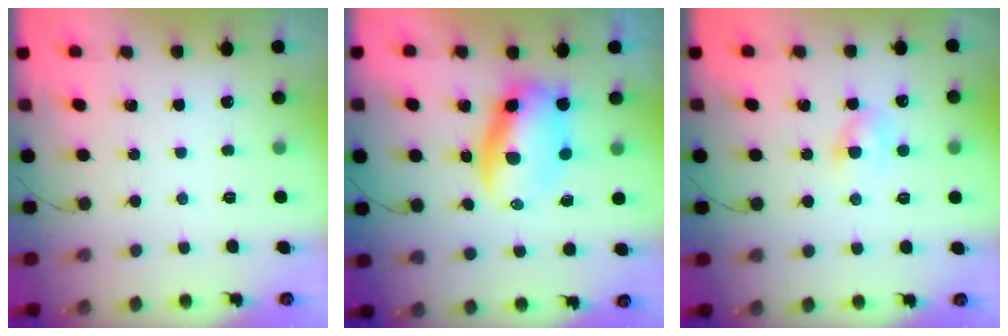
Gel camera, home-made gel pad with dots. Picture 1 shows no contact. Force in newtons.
{"total": 8.0, "press": 7.7, "slide": 2.2}
{"total": 2.7, "press": 2.5, "slide": 1.1}